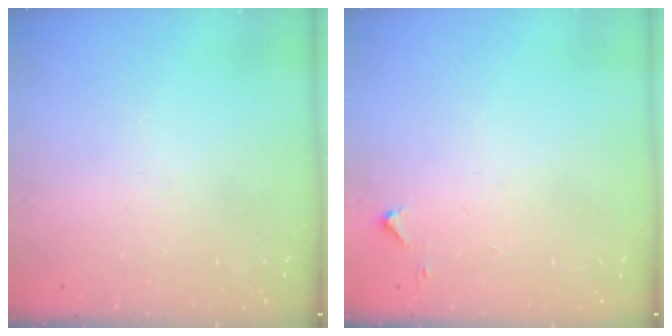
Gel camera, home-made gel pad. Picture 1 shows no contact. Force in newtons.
{"total": 2.8, "press": 2.8, "slide": 0.4}